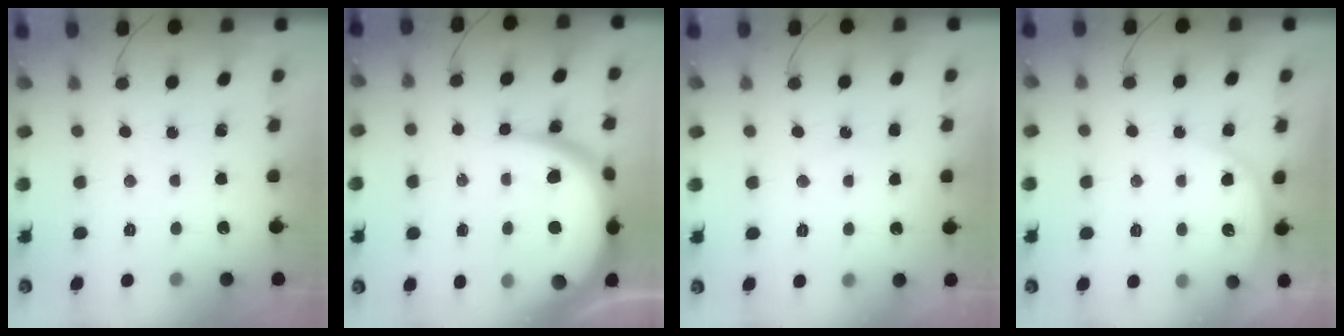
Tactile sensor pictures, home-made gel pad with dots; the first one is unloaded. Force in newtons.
{"total": 19.7, "press": 19.6, "slide": 1.6}
{"total": 4.5, "press": 4.5, "slide": 0.5}
{"total": 4.9, "press": 4.9, "slide": 0.5}